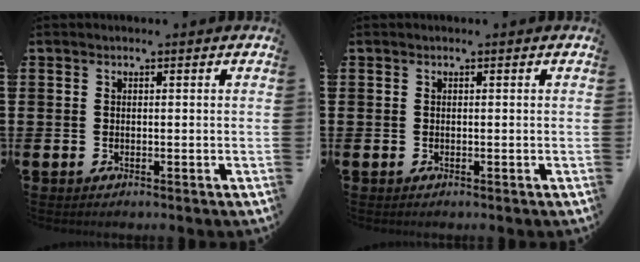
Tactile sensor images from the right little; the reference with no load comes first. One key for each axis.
{"total": 0.0}